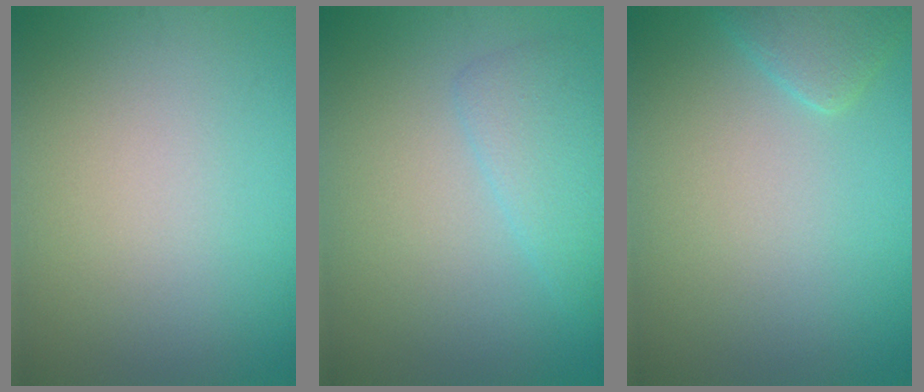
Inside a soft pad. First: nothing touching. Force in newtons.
{"total": 2.6, "press": 2.6, "slide": 0.1}
{"total": 2.2, "press": 2.2, "slide": 0.1}